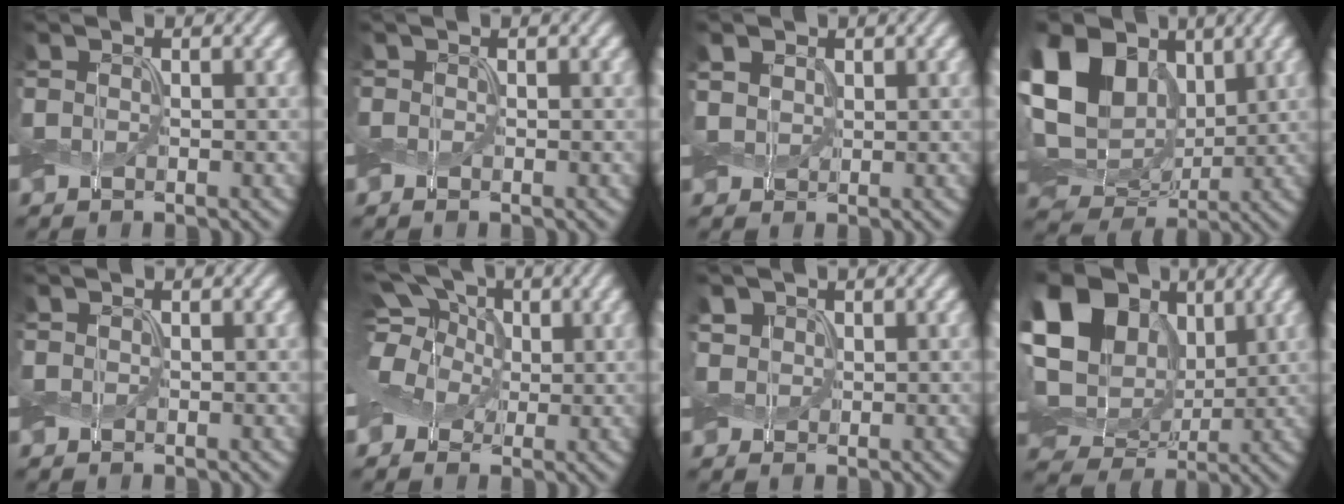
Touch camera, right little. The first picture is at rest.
{"total": 0.0}
{"total": 2.3, "force": [0.9, 1.8, 1.1], "torque": [-0.036, -0.002, 0.013]}
{"total": 16.7, "force": [5.0, 11.9, 10.6], "torque": [-0.232, 0.040, 0.076]}
{"total": 0.0}
{"total": 6.9, "force": [3.1, 5.0, 3.7], "torque": [-0.097, 0.035, 0.025]}
{"total": 1.7, "force": [0.9, 1.4, 0.6], "torque": [-0.022, -0.004, 0.020]}
{"total": 17.2, "force": [5.4, 12.7, 10.2], "torque": [-0.246, 0.049, 0.089]}